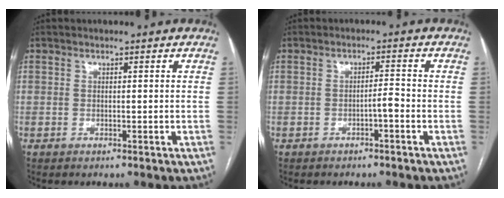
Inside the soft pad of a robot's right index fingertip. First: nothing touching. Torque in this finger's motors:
{"motor_torque": [0.16, 0.01, 0.04, 0.02]}